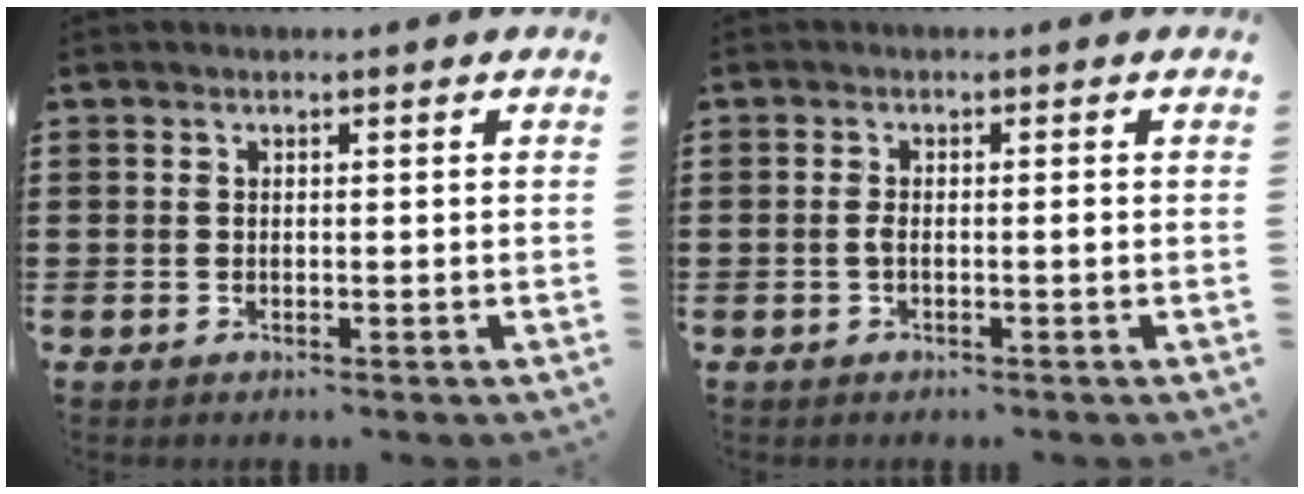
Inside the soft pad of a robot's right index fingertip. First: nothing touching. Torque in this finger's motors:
{"motor_torque": [0.56, -0.29, 0.21, 0.07]}